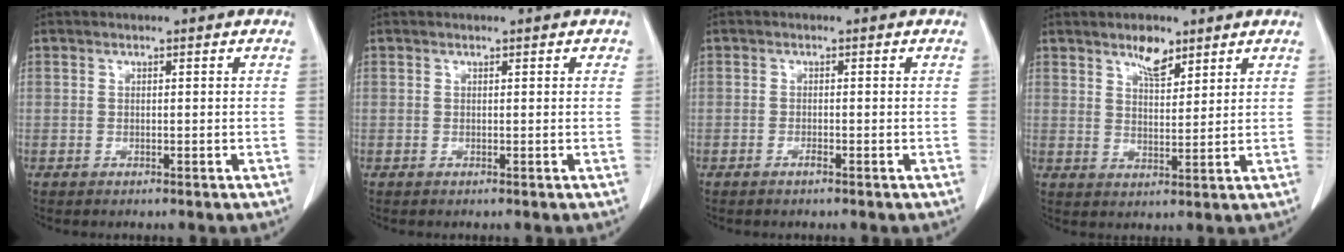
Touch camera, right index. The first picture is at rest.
{"total": 0.0}
{"total": 0.8, "force": [-0.6, 0.1, 0.5], "torque": [-0.010, 0.000, -0.010]}
{"total": 4.5, "force": [3.3, 1.6, 2.6], "torque": [-0.048, 0.000, 0.059]}